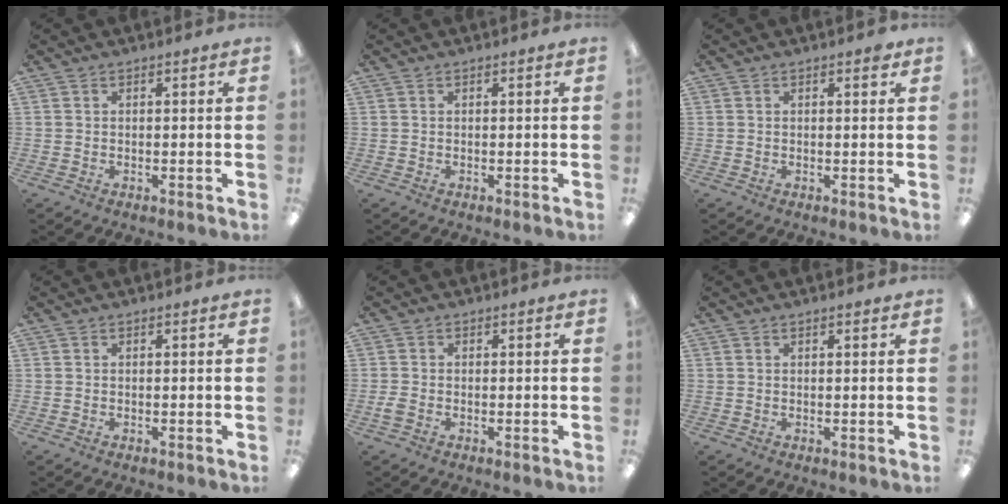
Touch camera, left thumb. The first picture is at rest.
{"total": 0.0}
{"total": 1.1, "force": [0.6, 0.4, 0.8], "torque": [0.000, -0.004, 0.007]}
{"total": 0.0}
{"total": 1.7, "force": [-0.6, 1.1, 1.2], "torque": [-0.026, 0.000, -0.012]}
{"total": 0.6, "force": [0.5, 0.1, 0.3], "torque": [0.001, -0.002, 0.007]}